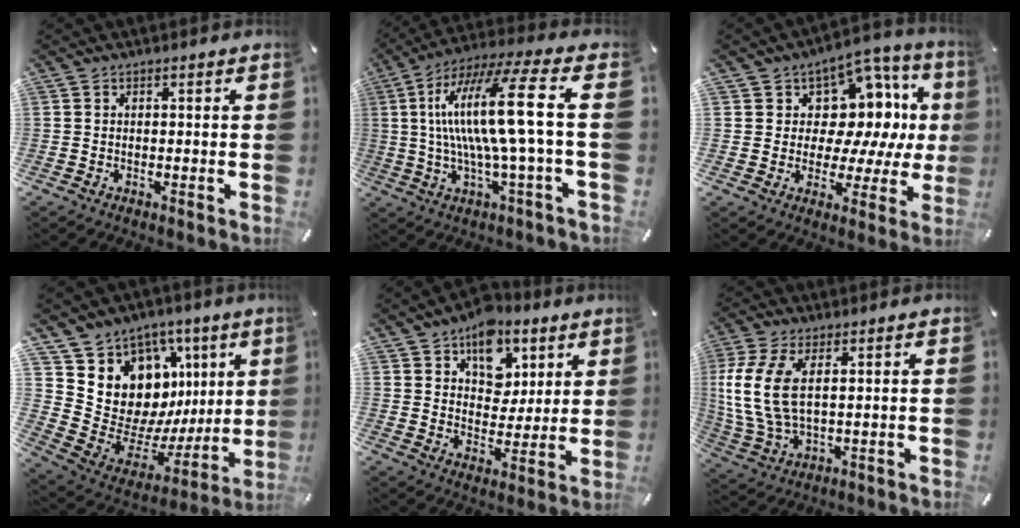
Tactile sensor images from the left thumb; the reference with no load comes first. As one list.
[{"total": 20.1, "force": [2.6, 2.1, 19.9], "torque": [-0.412, -0.015, 0.022]}, {"total": 12.4, "force": [3.7, 9.8, 6.6], "torque": [-0.085, -0.046, 0.070]}, {"total": 14.2, "force": [4.8, 12.5, 4.8], "torque": [-0.053, -0.083, 0.118]}, {"total": 11.6, "force": [6.8, 8.4, 4.0], "torque": [-0.053, -0.044, 0.124]}, {"total": 10.8, "force": [2.5, 5.7, 8.8], "torque": [-0.205, -0.007, 0.049]}]